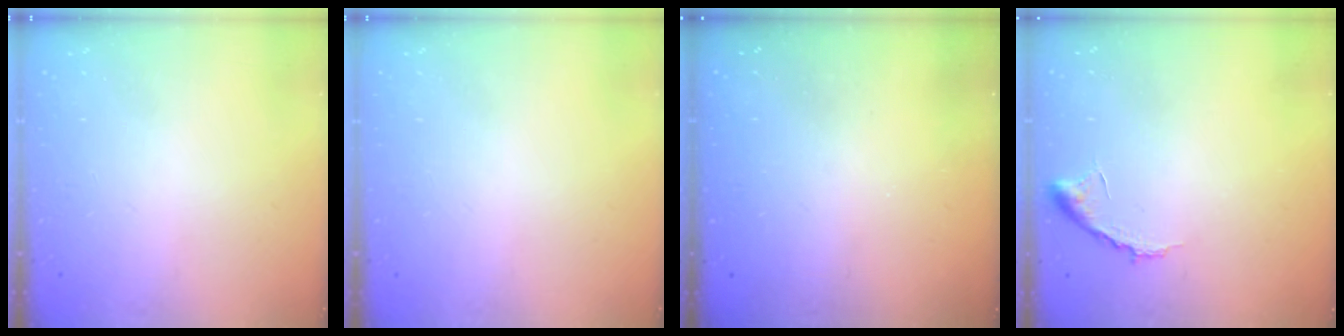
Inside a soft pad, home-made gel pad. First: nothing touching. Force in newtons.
{"total": 0.0}
{"total": 3.2, "press": 3.2, "slide": 0.1}
{"total": 6.9, "press": 6.9, "slide": 0.6}